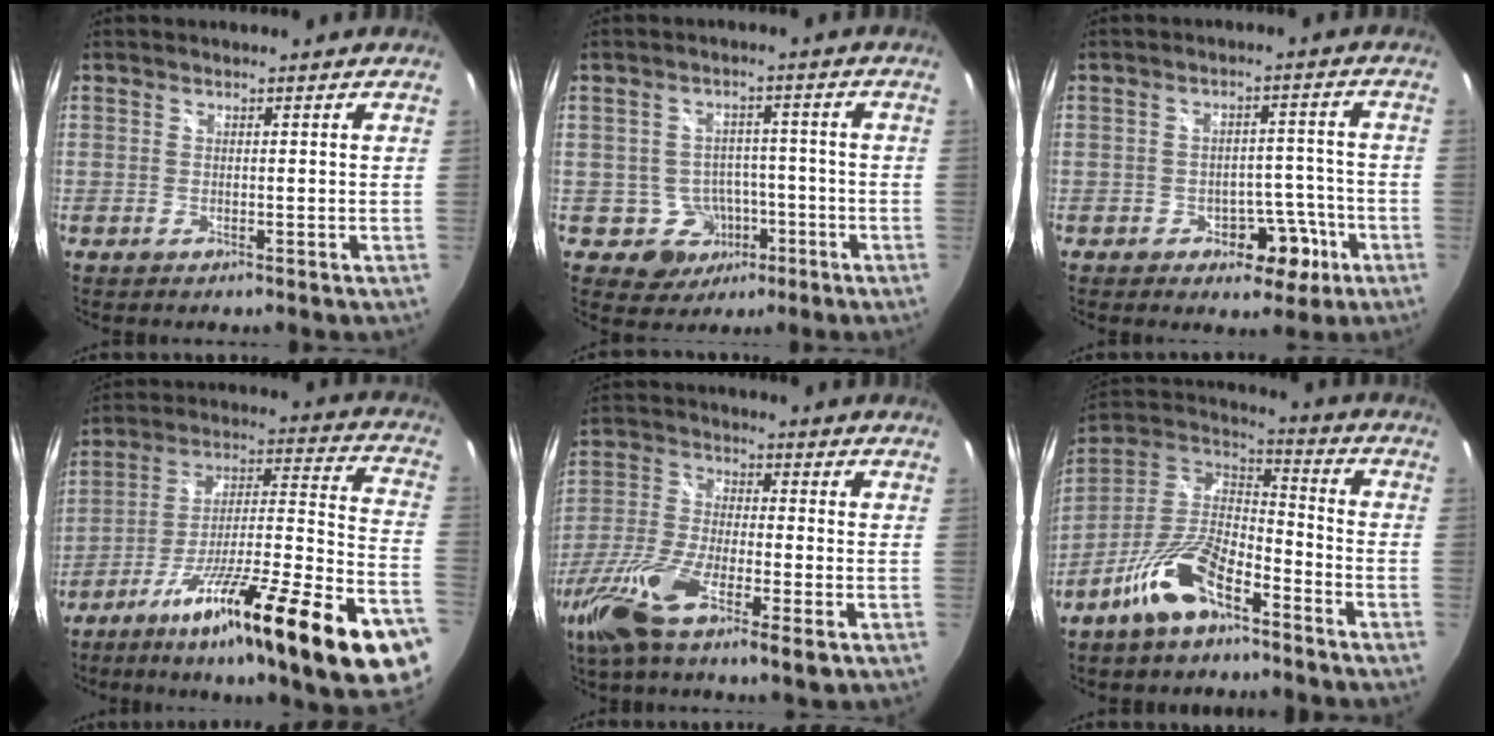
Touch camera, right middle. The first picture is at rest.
{"total": 6.6, "force": [-2.9, 5.9, 1.1], "torque": [-0.033, 0.020, -0.024]}
{"total": 6.5, "force": [-3.4, 4.4, 3.2], "torque": [-0.051, 0.017, -0.035]}
{"total": 31.2, "force": [-18.8, 3.7, 24.7], "torque": [-0.337, -0.035, -0.287]}
{"total": 14.1, "force": [-7.3, 3.3, 11.5], "torque": [-0.256, -0.028, -0.148]}
{"total": 13.6, "force": [-8.1, 5.8, 9.3], "torque": [-0.197, 0.006, -0.155]}